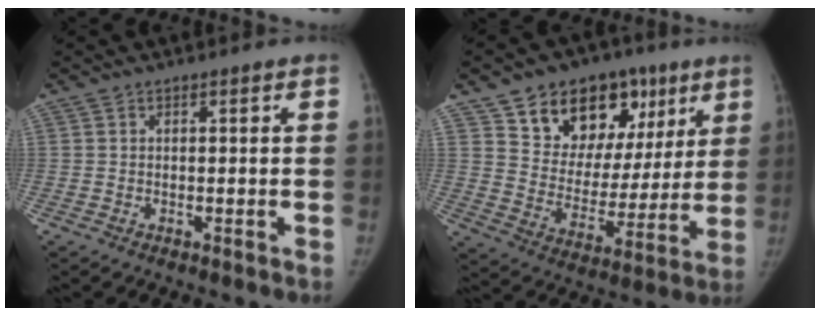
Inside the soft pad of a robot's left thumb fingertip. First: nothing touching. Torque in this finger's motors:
{"motor_torque": [0.23, 0.27, 0.32, -0.05, 0.06]}